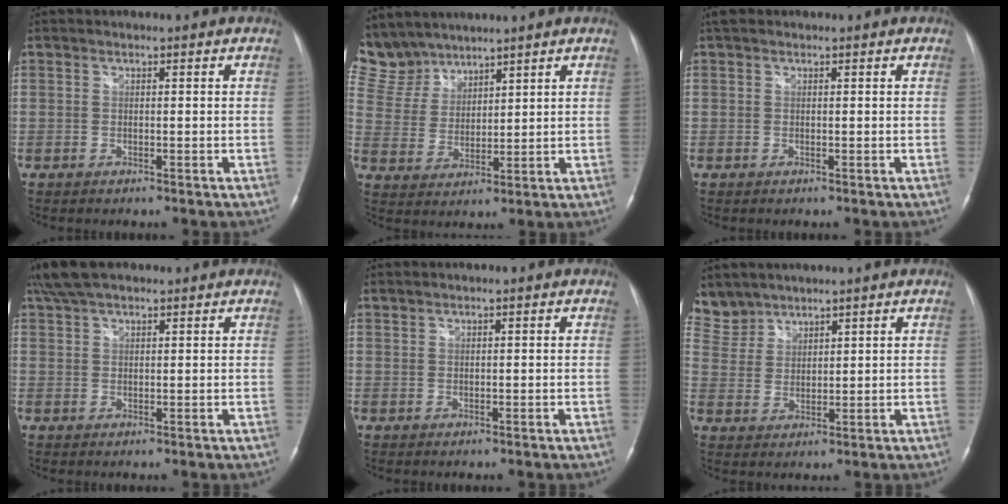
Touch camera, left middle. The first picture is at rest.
{"total": 9.2, "force": [8.5, 3.5, 0.2], "torque": [-0.018, 0.013, 0.190]}
{"total": 1.2, "force": [0.9, 0.5, 0.5], "torque": [-0.015, 0.018, 0.016]}
{"total": 6.4, "force": [5.1, 1.9, 3.3], "torque": [-0.071, 0.027, 0.097]}
{"total": 0.8, "force": [0.8, 0.0, 0.1], "torque": [-0.008, 0.009, 0.022]}
{"total": 6.6, "force": [6.0, 2.7, -0.2], "torque": [-0.001, 0.009, 0.134]}